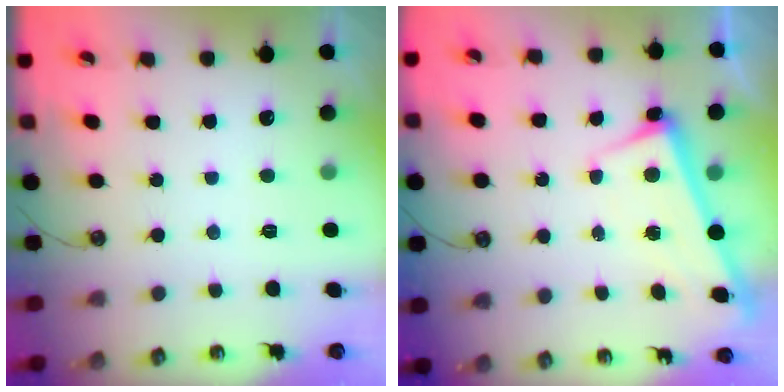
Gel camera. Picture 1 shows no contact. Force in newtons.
{"total": 2.9, "press": 2.9, "slide": 0.4}